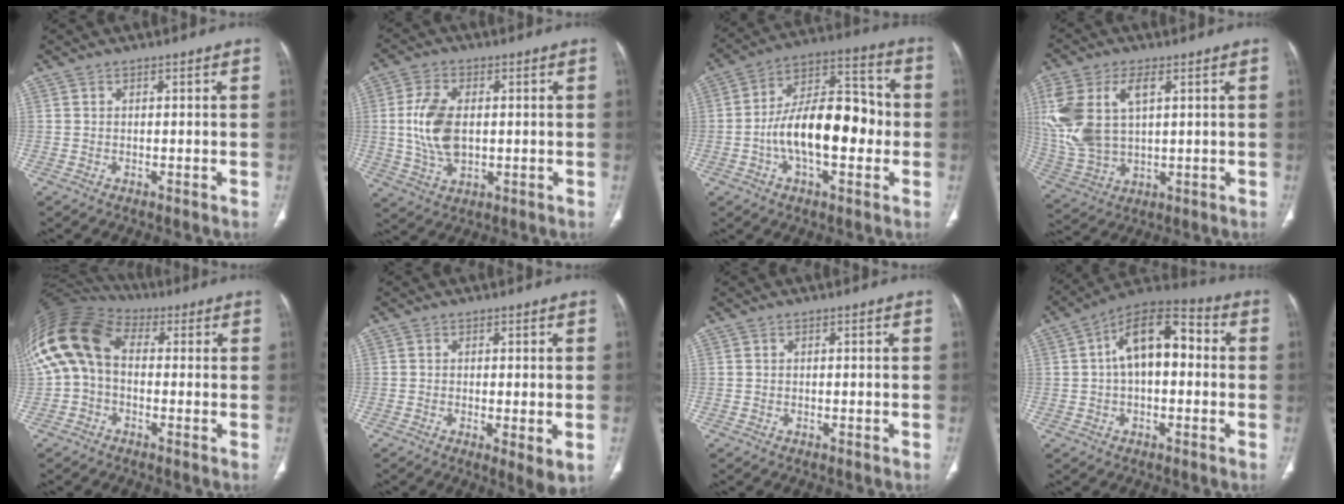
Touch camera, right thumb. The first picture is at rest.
{"total": 10.3, "force": [0.5, 6.1, 8.3], "torque": [-0.169, -0.002, 0.016]}
{"total": 18.6, "force": [-2.5, 9.4, 15.8], "torque": [-0.243, 0.044, -0.047]}
{"total": 15.6, "force": [4.0, 8.8, 12.2], "torque": [-0.282, 0.002, 0.088]}
{"total": 15.6, "force": [1.3, 10.8, 11.2], "torque": [-0.237, 0.046, 0.014]}
{"total": 4.4, "force": [-0.7, 1.1, 4.2], "torque": [-0.072, -0.017, -0.013]}
{"total": 0.0}
{"total": 14.2, "force": [1.5, 7.8, 11.8], "torque": [-0.176, 0.042, 0.012]}